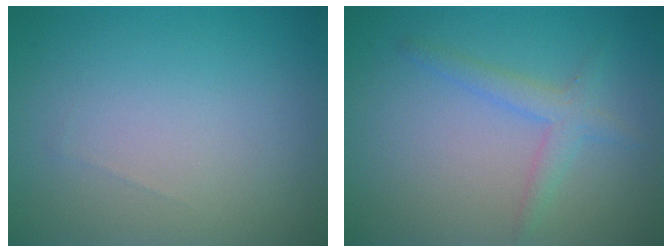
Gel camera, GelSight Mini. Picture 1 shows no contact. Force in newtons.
{"total": 2.1, "press": 2.1, "slide": 0.1}